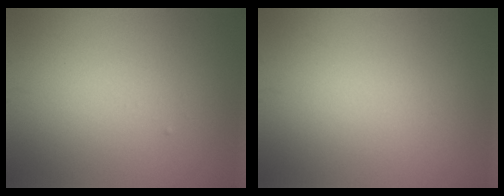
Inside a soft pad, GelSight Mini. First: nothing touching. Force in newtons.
{"total": 0.0}